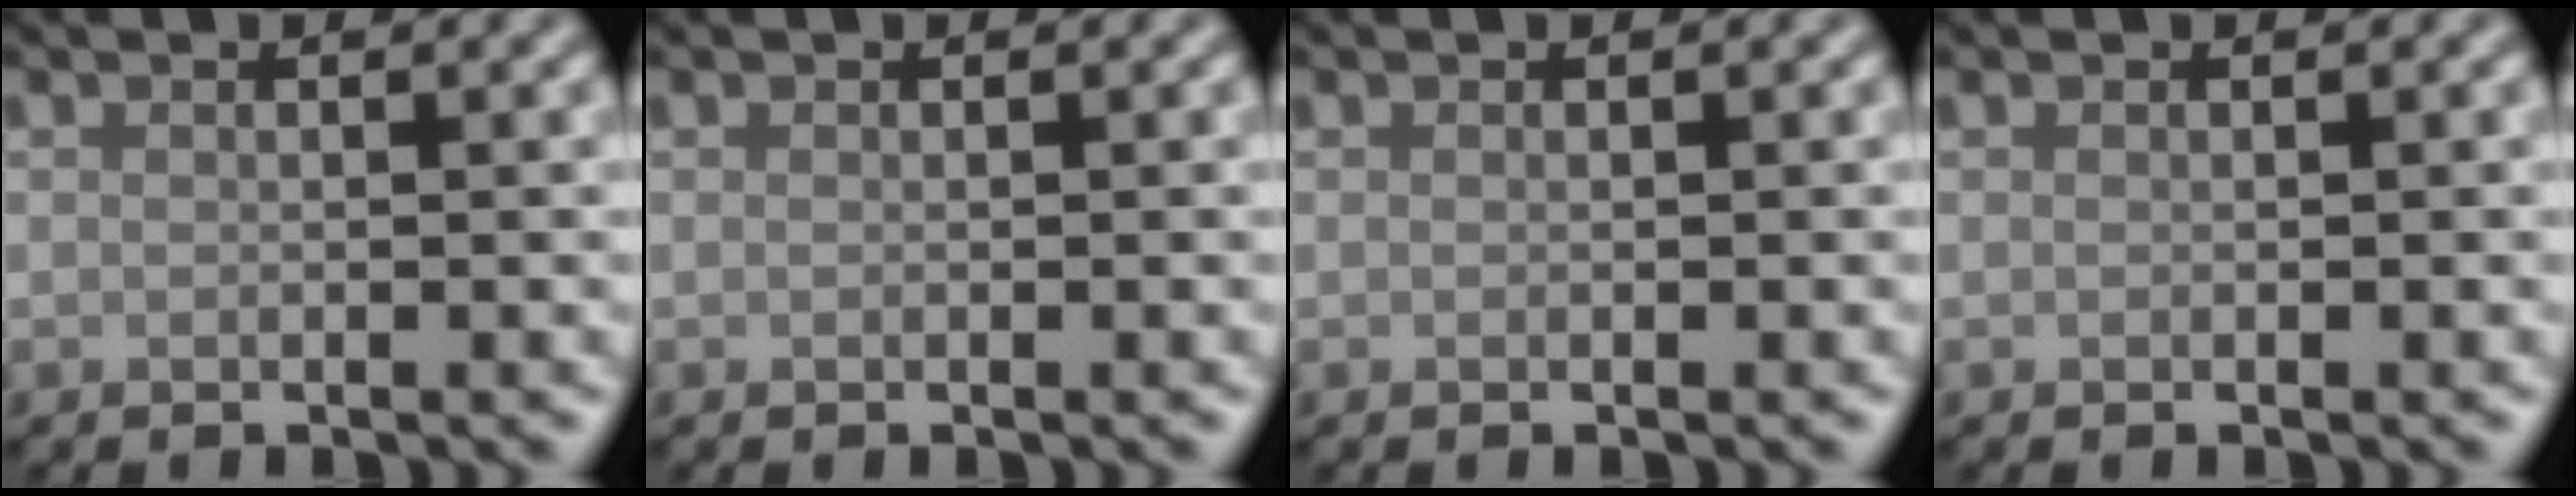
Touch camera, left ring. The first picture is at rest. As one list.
[{"total": 0.0}, {"total": 0.0}, {"total": 0.0}]